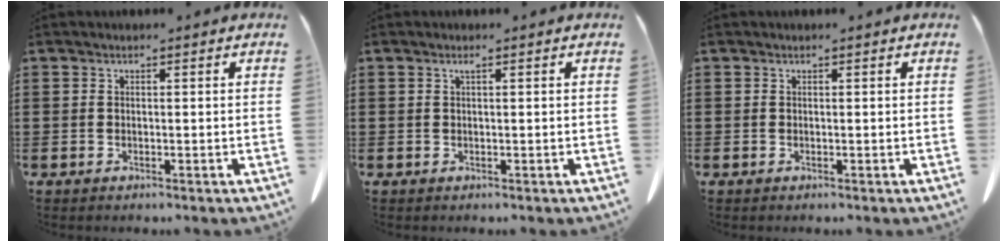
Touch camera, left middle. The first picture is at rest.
{"total": 0.7, "force": [0.3, 0.0, 0.6], "torque": [-0.012, 0.000, 0.005]}
{"total": 0.0}